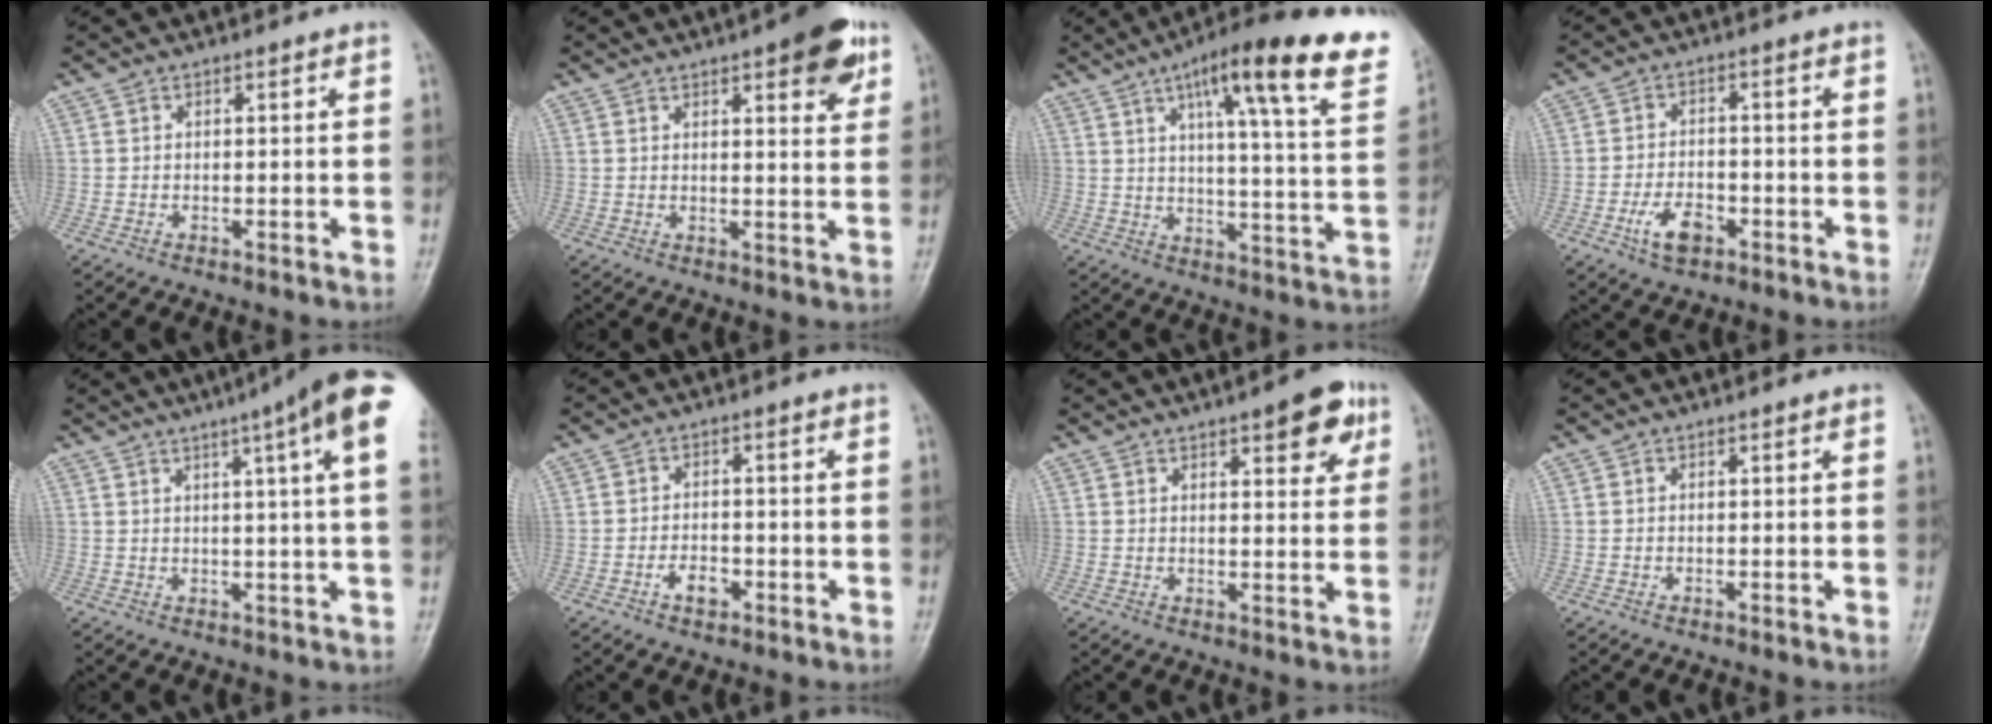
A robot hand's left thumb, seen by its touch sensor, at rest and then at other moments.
{"total": 9.4, "force": [5.1, 2.8, 7.4], "torque": [-0.074, -0.018, 0.059]}
{"total": 23.3, "force": [13.5, 4.2, 18.5], "torque": [-0.243, -0.033, 0.180]}
{"total": 5.9, "force": [-2.8, 3.3, 4.0], "torque": [-0.067, 0.016, -0.050]}
{"total": 15.8, "force": [8.5, 0.9, 13.3], "torque": [-0.179, -0.002, 0.091]}
{"total": 3.4, "force": [-1.7, 2.0, 2.2], "torque": [-0.030, 0.014, -0.028]}
{"total": 8.3, "force": [4.3, 2.9, 6.5], "torque": [-0.060, -0.015, 0.052]}
{"total": 0.0}